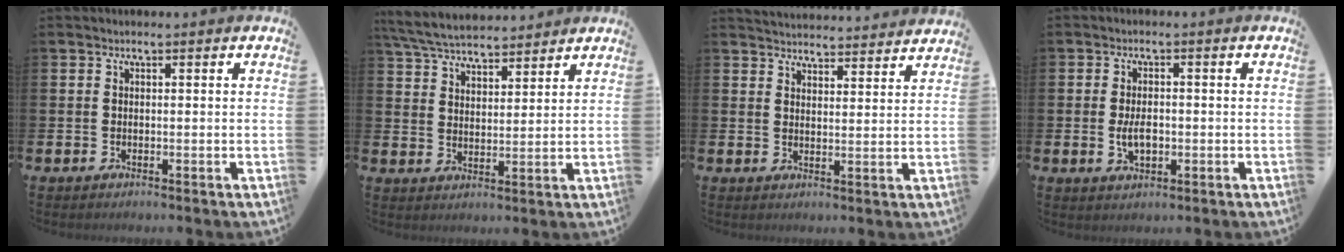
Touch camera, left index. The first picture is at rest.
{"total": 6.0, "force": [5.8, 1.2, 1.1], "torque": [-0.043, -0.026, 0.104]}
{"total": 4.1, "force": [4.1, 0.3, -0.2], "torque": [-0.005, -0.030, 0.074]}
{"total": 3.4, "force": [-0.4, 2.0, 2.8], "torque": [-0.040, -0.001, -0.010]}